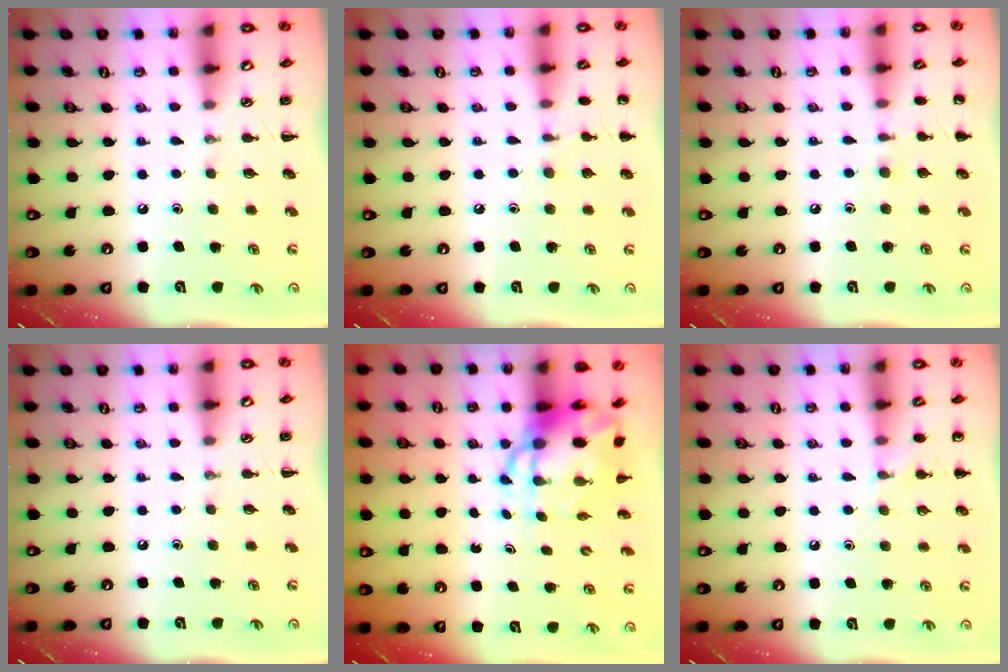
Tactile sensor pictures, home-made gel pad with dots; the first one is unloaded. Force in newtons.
{"total": 6.0, "press": 5.8, "slide": 1.7}
{"total": 5.8, "press": 5.5, "slide": 1.8}
{"total": 0.0}
{"total": 7.7, "press": 7.4, "slide": 2.0}
{"total": 7.0, "press": 6.7, "slide": 1.9}